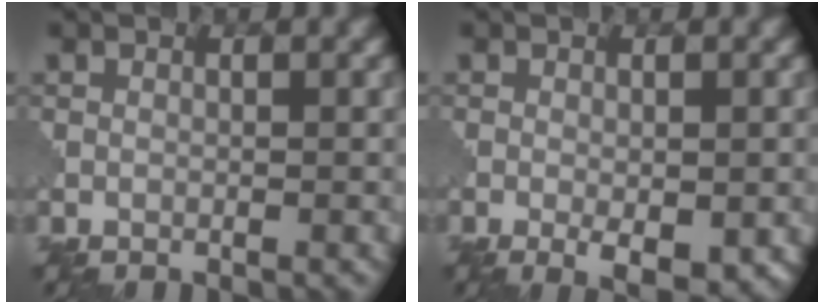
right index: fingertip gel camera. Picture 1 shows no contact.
{"total": 3.2, "force": [-1.1, 1.2, 2.8], "torque": [-0.041, -0.008, -0.009]}